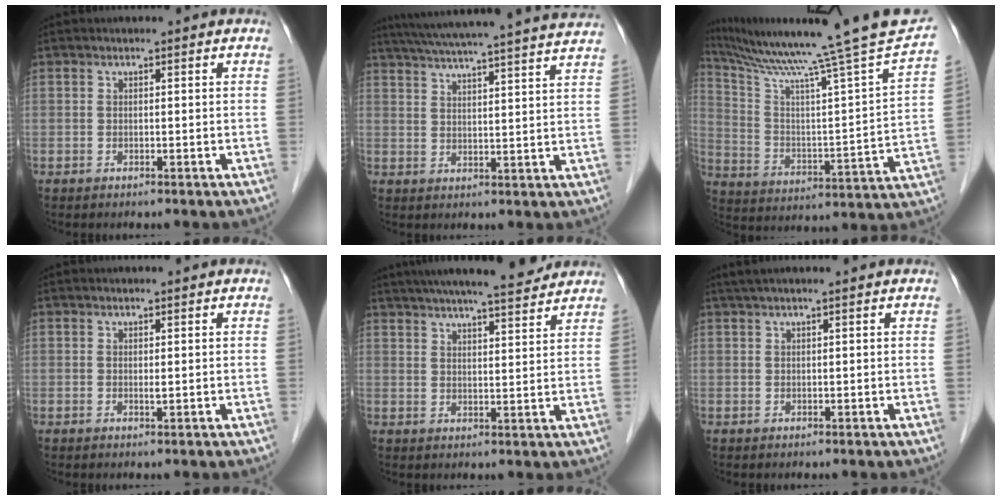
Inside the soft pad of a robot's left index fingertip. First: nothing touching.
{"total": 24.0, "force": [21.8, -0.7, 10.0], "torque": [-0.167, -0.008, 0.282]}
{"total": 24.2, "force": [20.9, -2.5, 11.9], "torque": [-0.205, -0.055, 0.303]}
{"total": 0.6, "force": [0.2, 0.0, 0.5], "torque": [-0.012, -0.001, 0.003]}
{"total": 14.6, "force": [12.9, 1.2, 6.8], "torque": [-0.111, 0.017, 0.182]}
{"total": 4.9, "force": [4.1, -0.4, 2.7], "torque": [-0.040, 0.034, 0.063]}